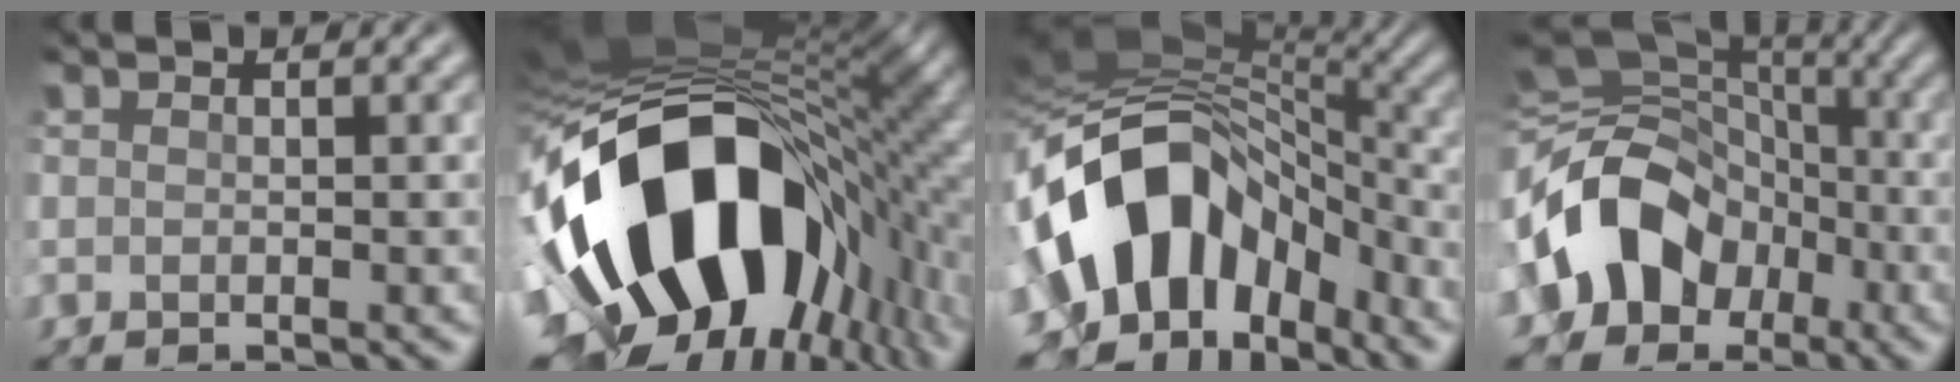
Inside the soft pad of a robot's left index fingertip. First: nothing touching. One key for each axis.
{"total": 18.9, "fx": -5.7, "fy": 11.3, "fz": 14.1, "tx": -0.253, "ty": -0.026, "tz": -0.082}
{"total": 13.7, "fx": -3.7, "fy": 9.3, "fz": 9.3, "tx": -0.163, "ty": 0.000, "tz": -0.071}
{"total": 11.5, "fx": -3.0, "fy": 9.1, "fz": 6.3, "tx": -0.136, "ty": -0.005, "tz": -0.061}